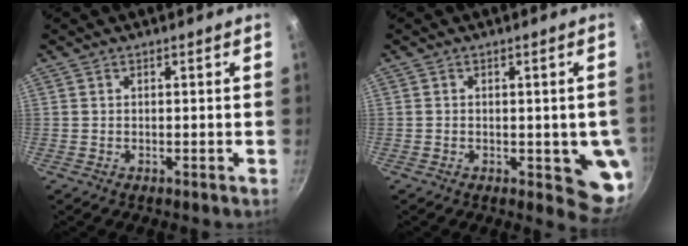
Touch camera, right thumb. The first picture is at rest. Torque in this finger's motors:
{"motor_torque": [1.20, 1.27, -0.03, 0.11, 0.16]}